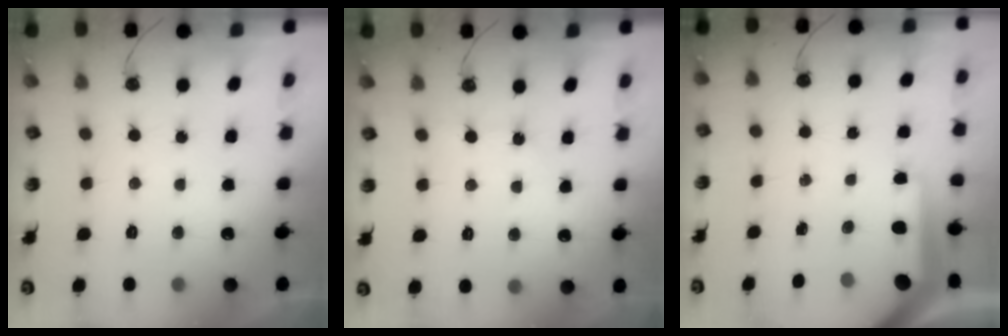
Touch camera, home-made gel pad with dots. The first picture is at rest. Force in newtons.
{"total": 2.5, "press": 2.5, "slide": 0.4}
{"total": 7.7, "press": 7.6, "slide": 0.8}